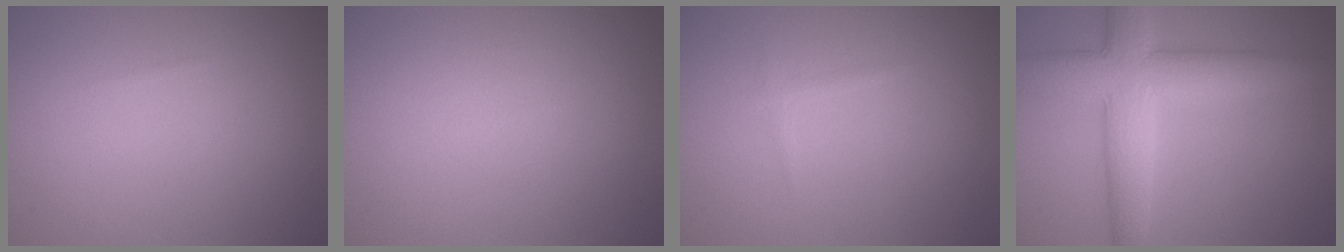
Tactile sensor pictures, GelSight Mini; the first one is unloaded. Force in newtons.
{"total": 0.0}
{"total": 0.7, "press": 0.7, "slide": 0.0}
{"total": 7.5, "press": 7.5, "slide": 0.2}